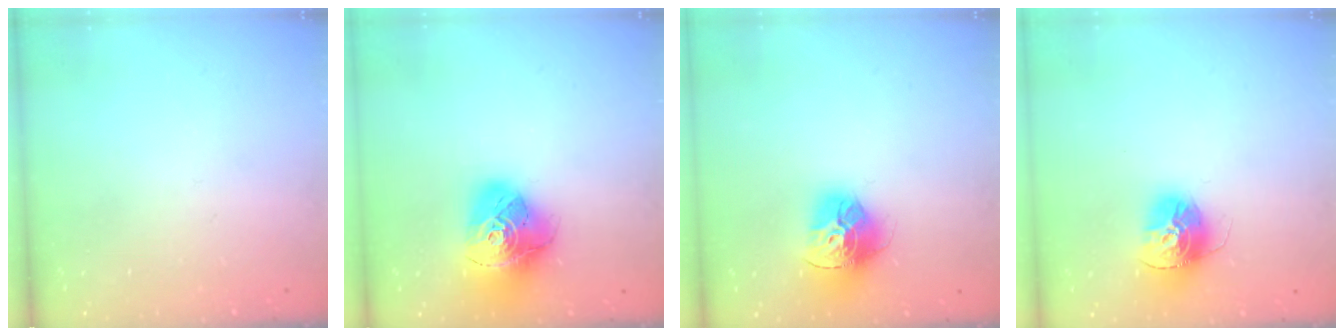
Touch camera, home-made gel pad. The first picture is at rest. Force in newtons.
{"total": 18.0, "press": 17.9, "slide": 1.9}
{"total": 15.5, "press": 15.4, "slide": 1.7}
{"total": 14.6, "press": 14.6, "slide": 1.5}